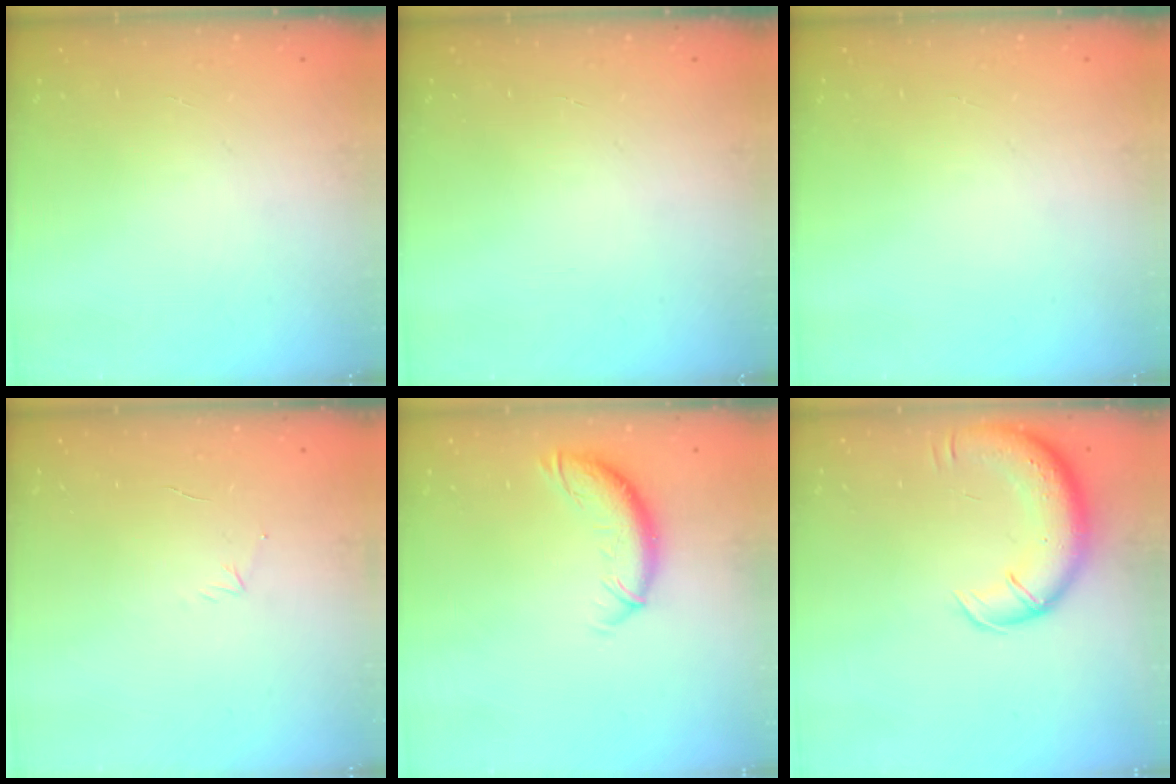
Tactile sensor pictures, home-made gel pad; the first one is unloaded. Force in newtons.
{"total": 0.0}
{"total": 0.0}
{"total": 3.2, "press": 3.1, "slide": 0.8}
{"total": 10.3, "press": 10.3, "slide": 0.8}
{"total": 13.4, "press": 12.9, "slide": 3.5}